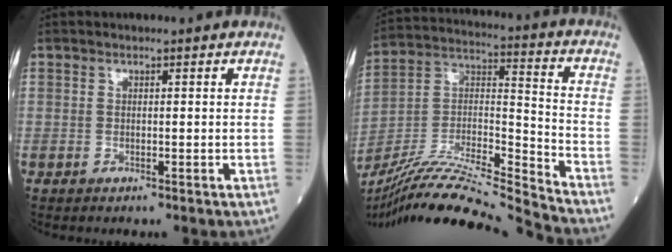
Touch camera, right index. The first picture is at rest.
{"total": 21.3, "force": [-19.7, -1.6, 8.1], "torque": [-0.175, -0.003, -0.345]}